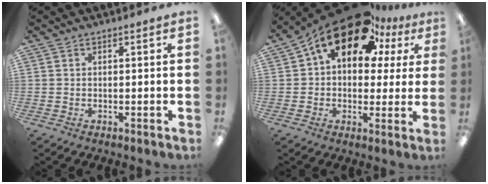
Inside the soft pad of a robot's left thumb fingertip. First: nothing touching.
{"total": 18.3, "force": [11.0, 9.9, 10.8], "torque": [-0.202, -0.051, 0.193]}